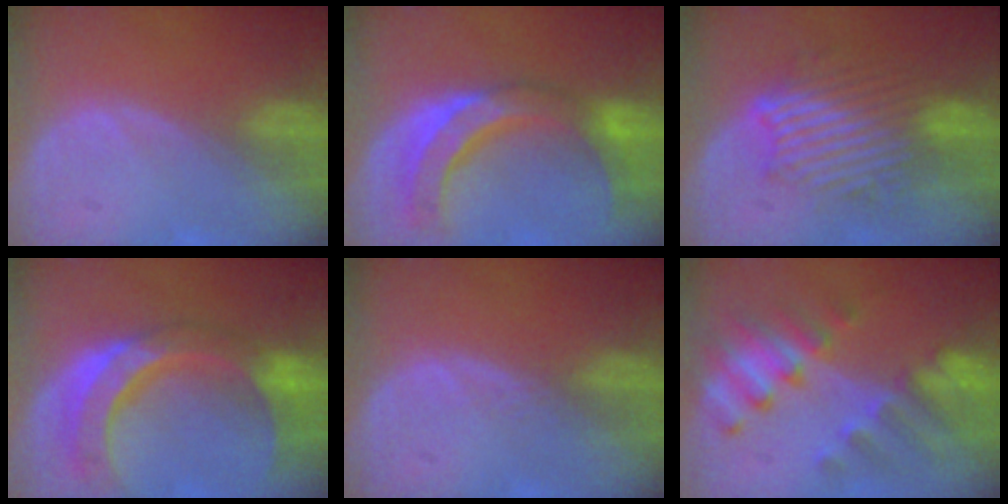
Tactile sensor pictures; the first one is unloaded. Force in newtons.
{"total": 10.1, "press": 9.5, "slide": 3.4}
{"total": 9.0, "press": 8.9, "slide": 1.2}
{"total": 11.6, "press": 9.8, "slide": 6.2}
{"total": 0.6, "press": 0.6, "slide": 0.0}
{"total": 8.4, "press": 8.2, "slide": 2.1}